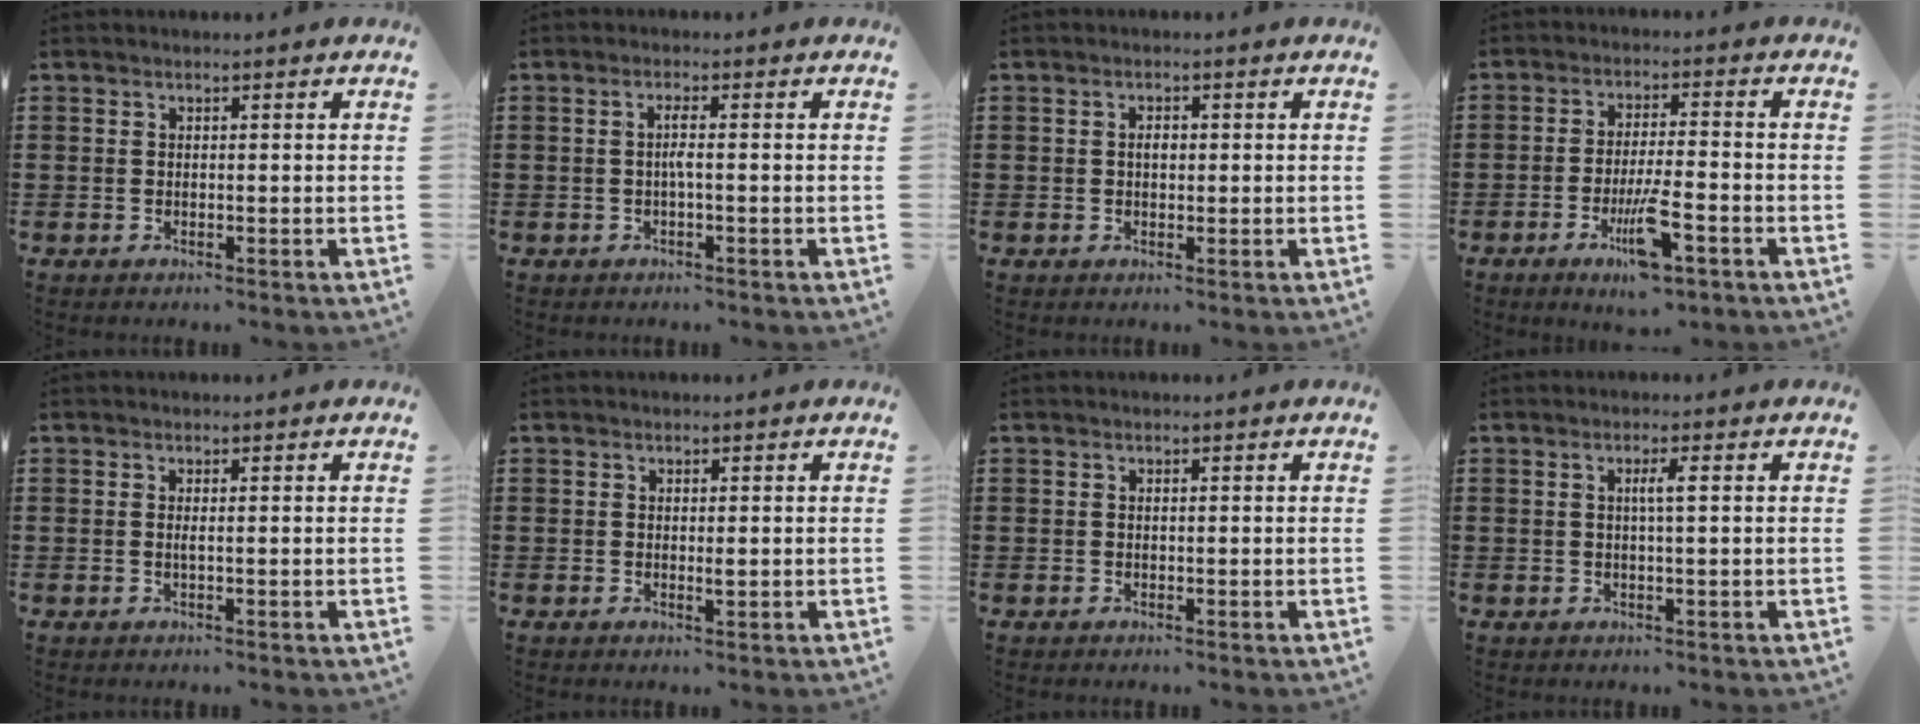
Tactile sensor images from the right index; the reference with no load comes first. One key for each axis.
{"total": 2.1, "fx": -0.3, "fy": 0.0, "fz": 2.0, "tx": -0.039, "ty": -0.002, "tz": -0.008}
{"total": 1.7, "fx": 0.1, "fy": 0.8, "fz": 1.5, "tx": -0.030, "ty": 0.005, "tz": 0.001}
{"total": 7.8, "fx": -4.0, "fy": 1.5, "fz": 6.6, "tx": -0.128, "ty": -0.009, "tz": -0.071}
{"total": 0.7, "fx": -0.1, "fy": -0.1, "fz": 0.7, "tx": -0.015, "ty": -0.004, "tz": -0.001}
{"total": 1.0, "fx": 0.0, "fy": 0.2, "fz": 1.0, "tx": -0.019, "ty": 0.001, "tz": 0.000}
{"total": 0.0}
{"total": 2.1, "fx": 0.4, "fy": 0.0, "fz": 2.1, "tx": -0.040, "ty": 0.000, "tz": 0.003}